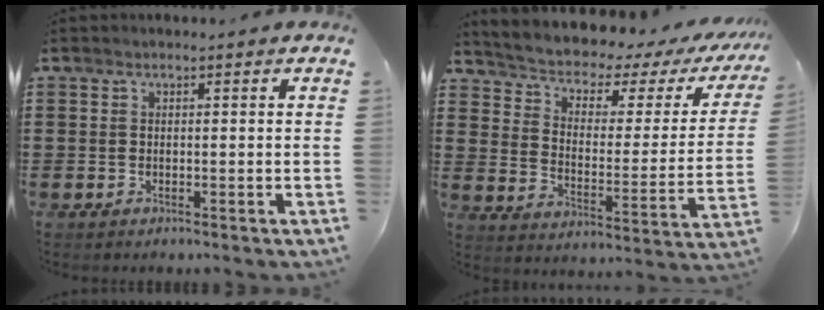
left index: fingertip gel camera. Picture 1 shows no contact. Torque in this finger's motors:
{"motor_torque": [1.75, -0.39, 1.05, 0.12]}